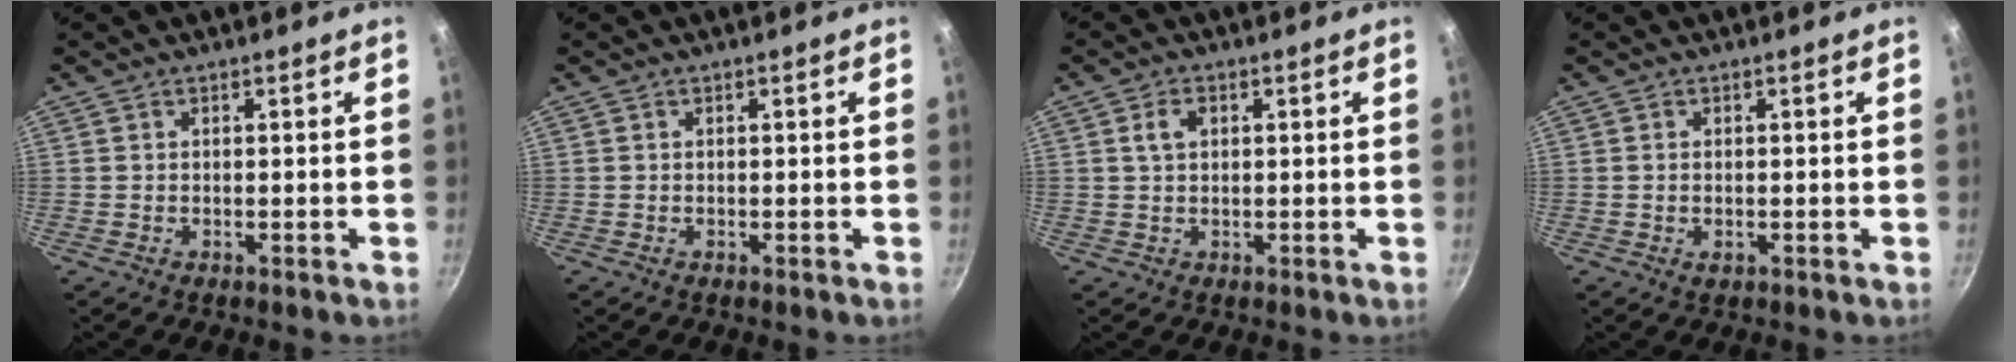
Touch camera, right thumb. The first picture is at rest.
{"total": 0.0}
{"total": 3.1, "force": [0.7, 2.2, 2.0], "torque": [-0.024, 0.004, 0.013]}
{"total": 1.1, "force": [-0.2, 0.6, 0.8], "torque": [-0.014, 0.000, -0.003]}